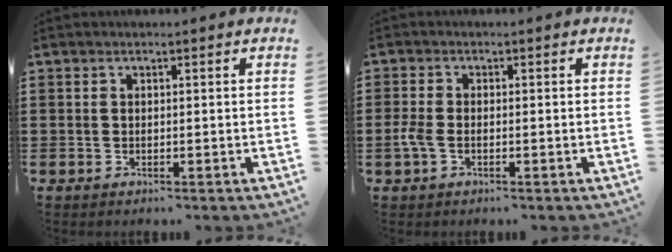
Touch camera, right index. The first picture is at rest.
{"total": 2.4, "force": [-1.0, 1.1, 1.9], "torque": [-0.050, -0.006, -0.022]}